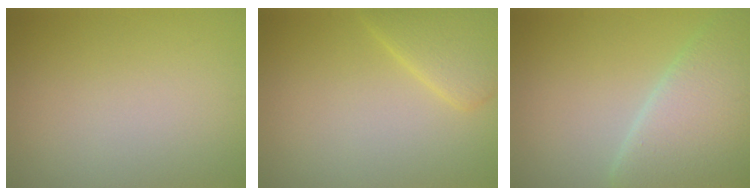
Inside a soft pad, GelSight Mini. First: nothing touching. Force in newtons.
{"total": 3.1, "press": 3.1, "slide": 0.1}
{"total": 7.6, "press": 7.6, "slide": 0.4}